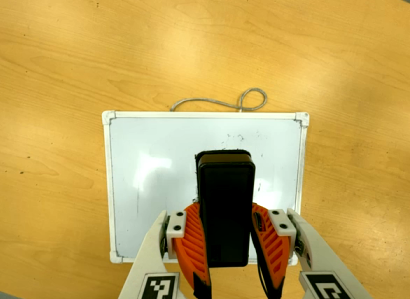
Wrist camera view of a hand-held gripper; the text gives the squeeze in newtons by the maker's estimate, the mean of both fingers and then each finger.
{"total": 8.6, "left": 7.6, "right": 9.6}